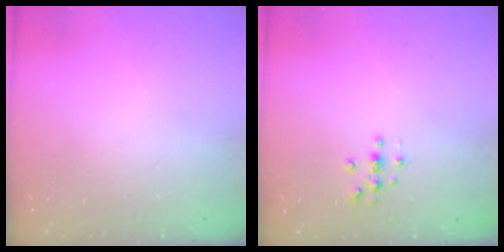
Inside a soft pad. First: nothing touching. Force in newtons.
{"total": 3.7, "press": 3.7, "slide": 0.4}